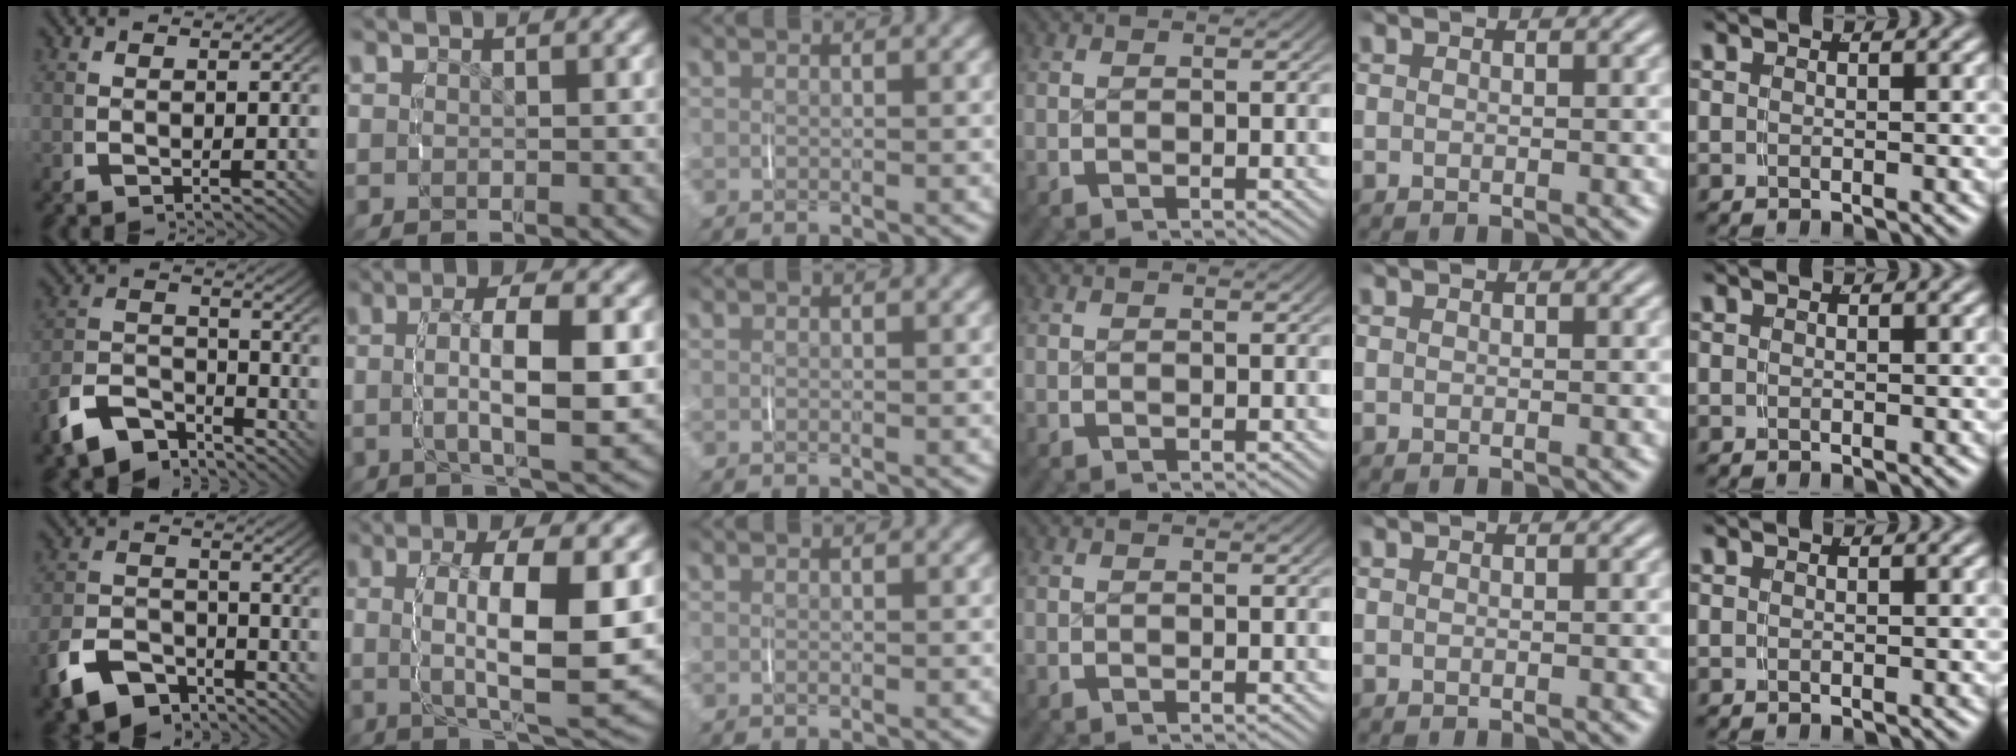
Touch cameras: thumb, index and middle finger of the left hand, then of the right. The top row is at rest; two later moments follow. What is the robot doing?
{"motion": "lift_and_place", "object": "pen bag"}